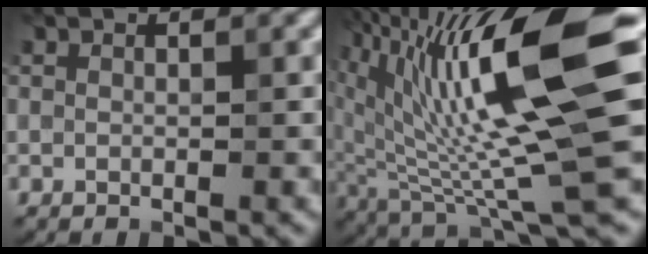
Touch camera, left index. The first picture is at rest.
{"total": 16.8, "force": [4.2, 4.1, 15.7], "torque": [-0.269, -0.003, 0.077]}